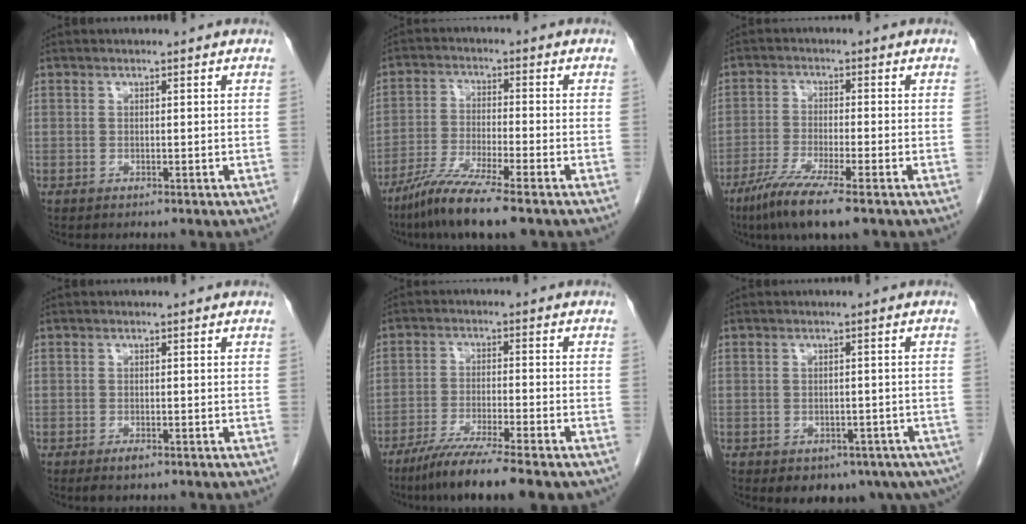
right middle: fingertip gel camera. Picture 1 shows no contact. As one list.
[{"total": 9.3, "force": [-6.8, -0.2, 6.3], "torque": [-0.123, -0.030, -0.126]}, {"total": 8.6, "force": [-5.7, 0.0, 6.4], "torque": [-0.120, -0.025, -0.101]}, {"total": 1.5, "force": [-0.9, 0.4, 1.1], "torque": [-0.019, -0.002, -0.011]}, {"total": 10.8, "force": [-8.2, 0.4, 7.0], "torque": [-0.111, -0.027, -0.132]}, {"total": 11.6, "force": [-7.0, 7.1, 6.0], "torque": [-0.083, -0.006, -0.080]}]